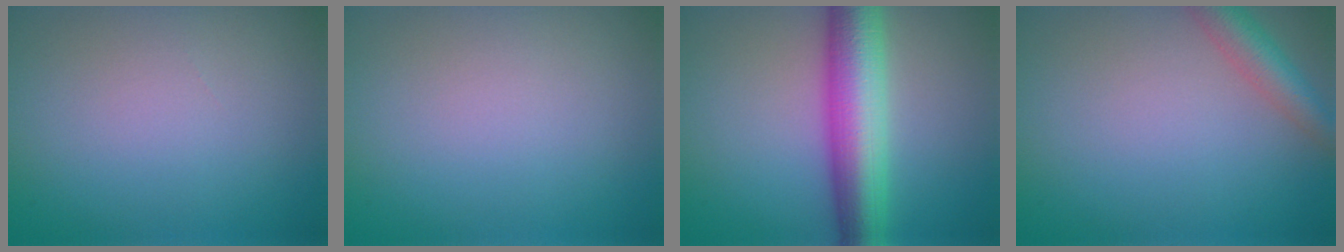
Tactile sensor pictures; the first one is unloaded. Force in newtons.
{"total": 0.0}
{"total": 8.2, "press": 8.2, "slide": 0.2}
{"total": 3.5, "press": 3.5, "slide": 0.1}